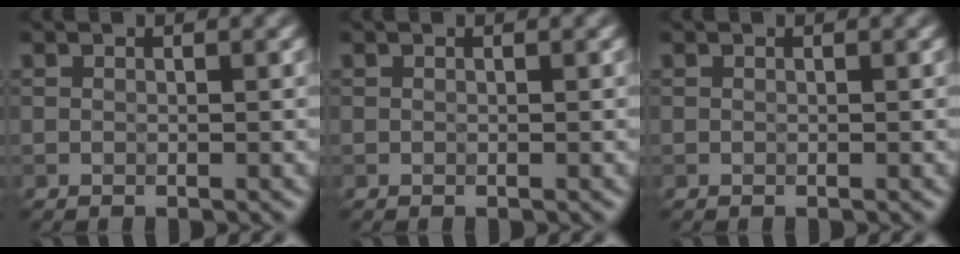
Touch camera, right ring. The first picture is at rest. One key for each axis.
{"total": 0.0}
{"total": 0.0}